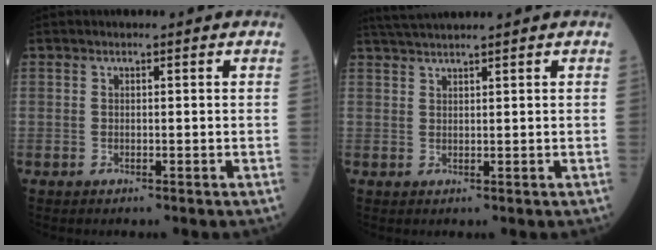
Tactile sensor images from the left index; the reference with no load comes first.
{"total": 5.2, "force": [4.7, -0.8, 2.1], "torque": [-0.037, 0.028, 0.088]}